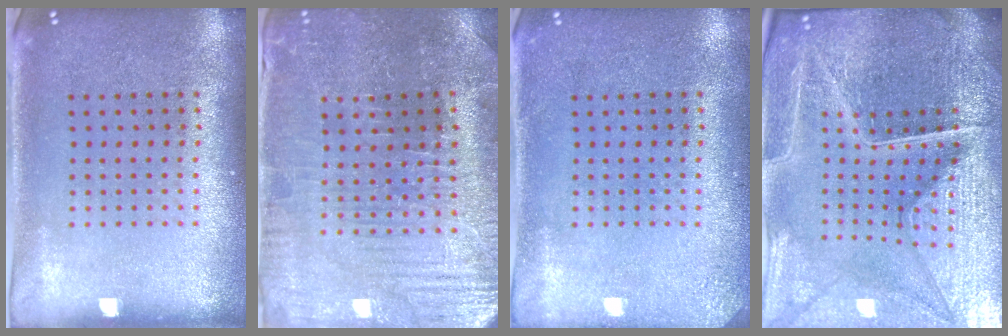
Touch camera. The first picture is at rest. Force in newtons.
{"total": 1.8, "press": 1.8, "slide": 0.3}
{"total": 1.7, "press": 1.7, "slide": 0.2}
{"total": 5.6, "press": 5.2, "slide": 2.0}